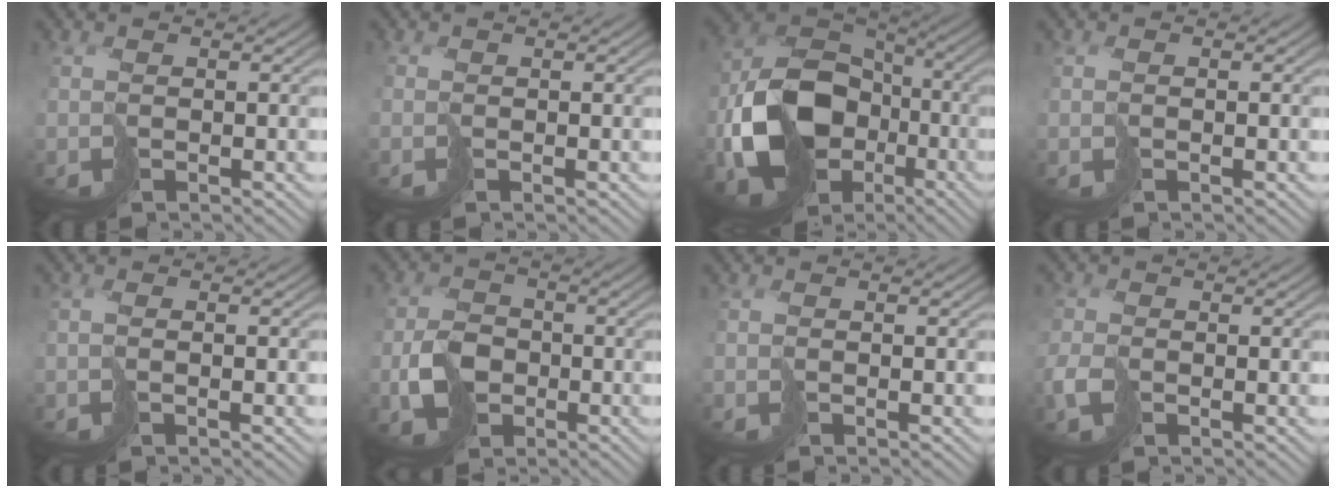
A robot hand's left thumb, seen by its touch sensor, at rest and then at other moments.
{"total": 0.0}
{"total": 15.1, "force": [-4.4, 11.6, 8.6], "torque": [-0.165, -0.036, -0.078]}
{"total": 0.6, "force": [0.0, 0.2, 0.6], "torque": [-0.010, 0.000, 0.001]}
{"total": 1.9, "force": [-0.6, 0.5, 1.7], "torque": [-0.032, -0.002, -0.013]}
{"total": 5.4, "force": [-1.7, 4.3, 2.7], "torque": [-0.057, -0.006, -0.032]}
{"total": 0.7, "force": [-0.3, 0.1, 0.6], "torque": [-0.010, 0.000, -0.009]}
{"total": 2.9, "force": [-1.1, 2.0, 1.9], "torque": [-0.049, -0.009, -0.023]}